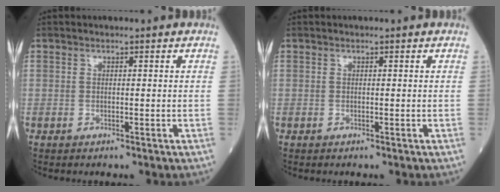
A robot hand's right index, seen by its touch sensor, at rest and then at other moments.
{"total": 0.0}